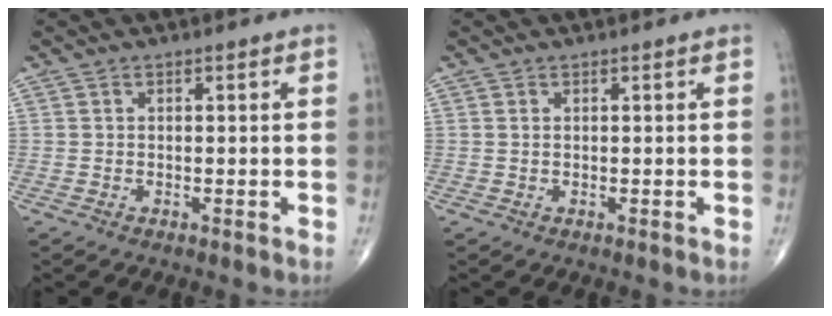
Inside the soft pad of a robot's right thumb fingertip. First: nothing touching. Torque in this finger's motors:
{"motor_torque": [-0.18, 0.05, -0.21, 0.02, 0.03]}